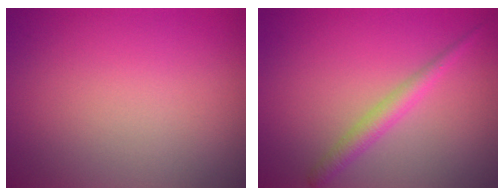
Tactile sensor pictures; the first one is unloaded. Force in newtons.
{"total": 2.1, "press": 2.1, "slide": 0.1}